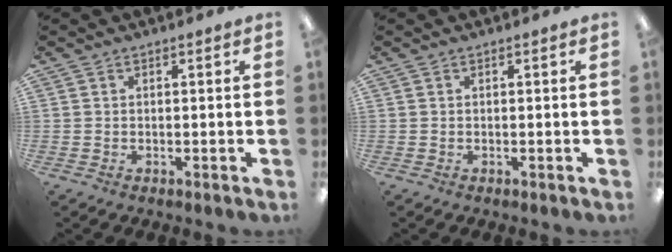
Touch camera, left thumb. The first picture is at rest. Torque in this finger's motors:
{"motor_torque": [-0.01, 0.01, 0.05, -0.05, 0.00]}